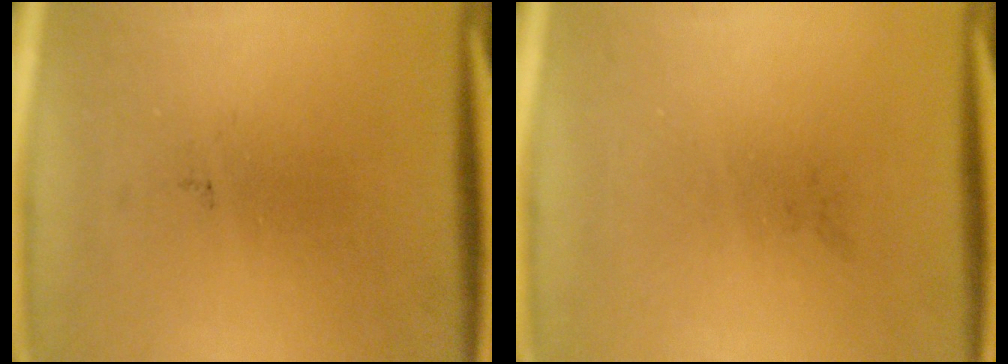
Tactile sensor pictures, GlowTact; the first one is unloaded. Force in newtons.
{"total": 0.0}